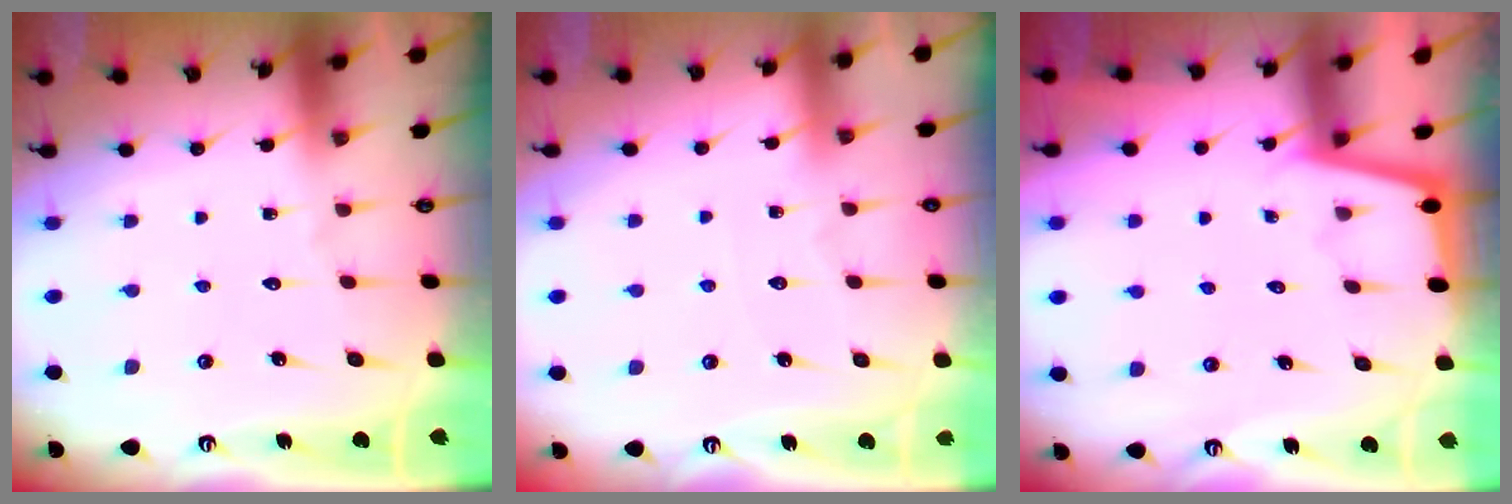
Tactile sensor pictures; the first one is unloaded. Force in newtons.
{"total": 2.8, "press": 2.8, "slide": 0.5}
{"total": 1.7, "press": 1.7, "slide": 0.2}